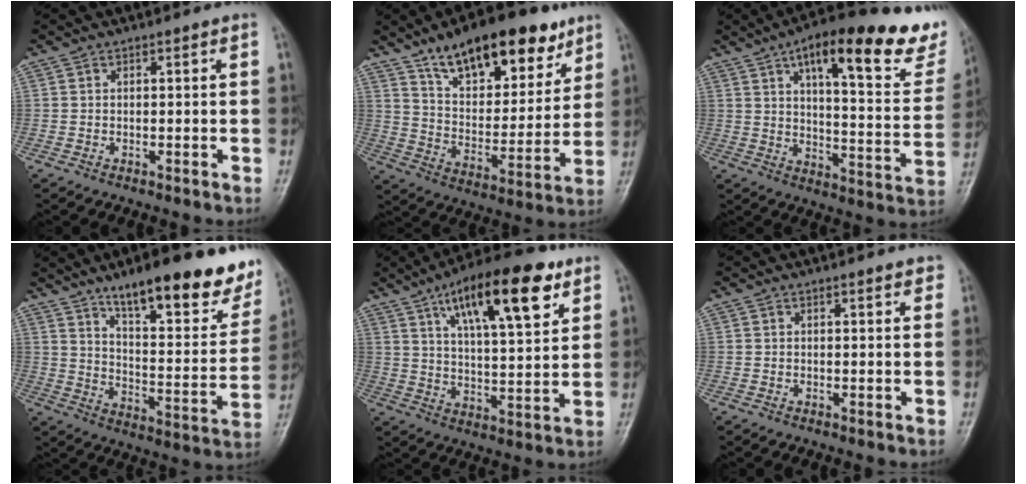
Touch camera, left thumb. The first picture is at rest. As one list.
[{"total": 21.3, "force": [13.8, 9.3, 13.4], "torque": [-0.160, -0.055, 0.228]}, {"total": 26.6, "force": [16.5, 8.1, 19.3], "torque": [-0.230, -0.048, 0.219]}, {"total": 24.4, "force": [16.5, 7.1, 16.4], "torque": [-0.183, -0.073, 0.240]}, {"total": 18.7, "force": [9.7, 6.0, 14.8], "torque": [-0.209, -0.031, 0.156]}, {"total": 2.2, "force": [1.6, 0.6, 1.3], "torque": [-0.007, 0.000, 0.016]}]